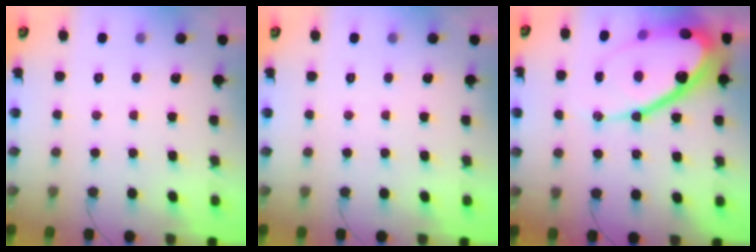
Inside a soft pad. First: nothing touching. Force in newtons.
{"total": 0.0}
{"total": 25.5, "press": 25.4, "slide": 2.3}